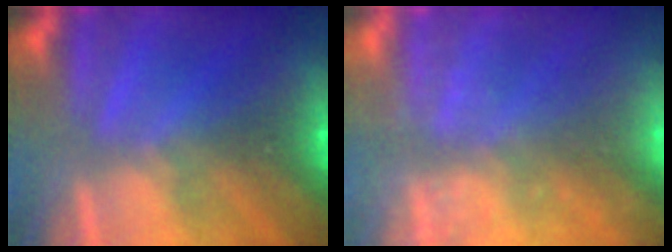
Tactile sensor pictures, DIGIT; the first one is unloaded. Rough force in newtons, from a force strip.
{"total": 9.1}